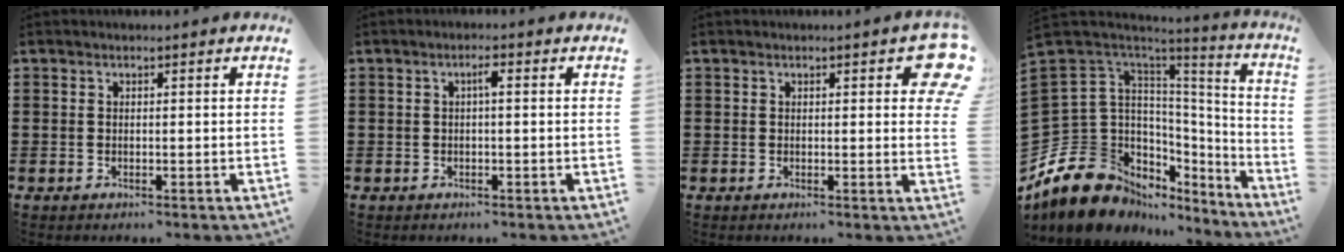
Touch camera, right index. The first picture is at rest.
{"total": 1.6, "force": [0.1, 0.2, 1.5], "torque": [-0.031, 0.004, -0.001]}
{"total": 3.2, "force": [1.5, 1.0, 2.6], "torque": [-0.033, 0.000, 0.020]}
{"total": 13.1, "force": [-7.4, 9.1, 5.7], "torque": [-0.163, -0.024, -0.131]}